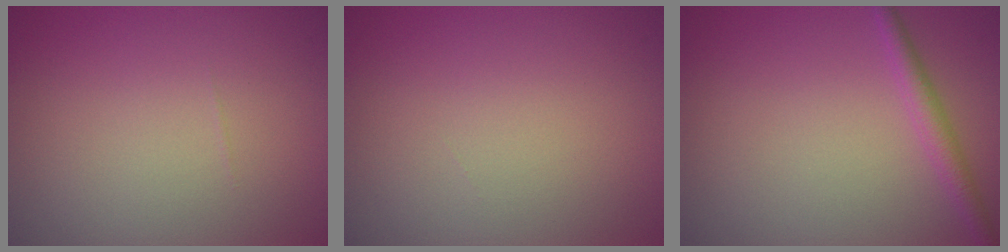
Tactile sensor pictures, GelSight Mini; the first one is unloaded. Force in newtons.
{"total": 0.0}
{"total": 2.0, "press": 2.0, "slide": 0.1}